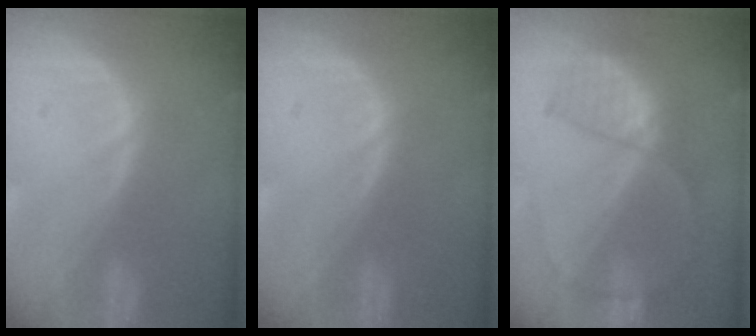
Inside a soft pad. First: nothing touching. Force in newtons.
{"total": 0.0}
{"total": 6.1, "press": 6.0, "slide": 1.1}